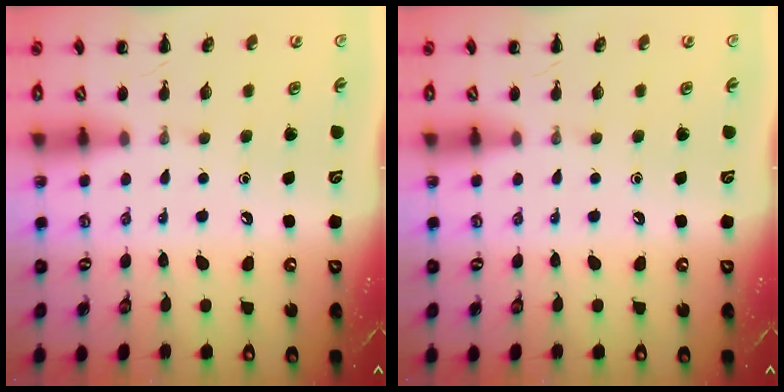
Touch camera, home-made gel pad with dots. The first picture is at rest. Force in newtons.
{"total": 0.0}